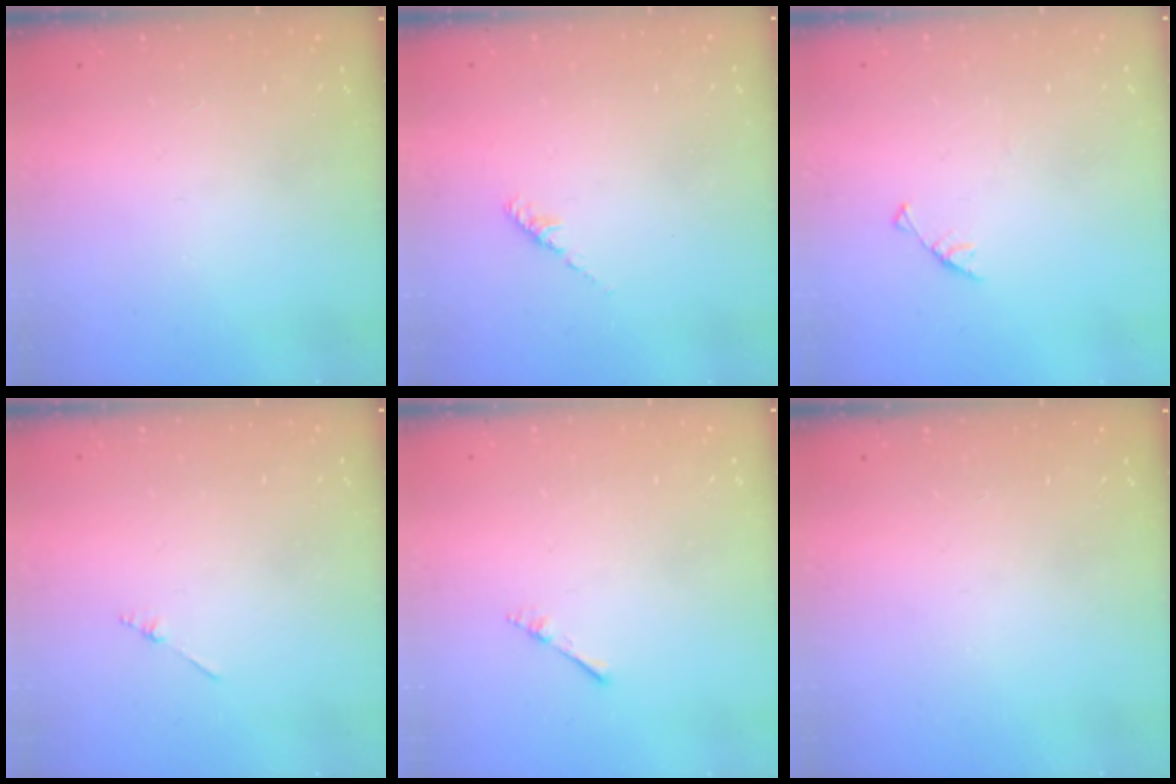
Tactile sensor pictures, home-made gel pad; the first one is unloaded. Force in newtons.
{"total": 2.2, "press": 2.1, "slide": 0.6}
{"total": 3.0, "press": 3.0, "slide": 0.3}
{"total": 1.3, "press": 1.3, "slide": 0.3}
{"total": 2.2, "press": 2.2, "slide": 0.3}
{"total": 0.0}